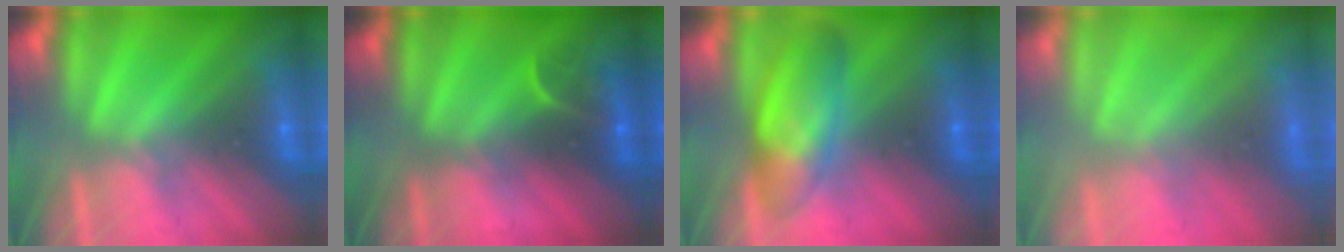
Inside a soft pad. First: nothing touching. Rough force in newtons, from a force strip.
{"total": 2.8}
{"total": 7.5}
{"total": 8.3}